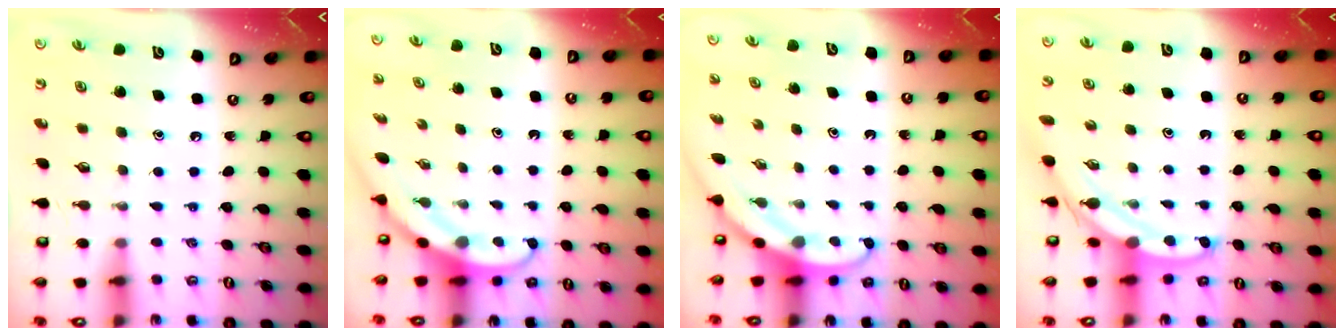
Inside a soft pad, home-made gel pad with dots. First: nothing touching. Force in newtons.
{"total": 3.6, "press": 3.6, "slide": 0.3}
{"total": 3.6, "press": 3.5, "slide": 0.4}
{"total": 5.5, "press": 5.5, "slide": 0.5}